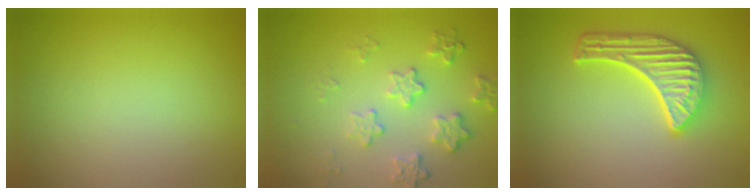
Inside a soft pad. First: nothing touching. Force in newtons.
{"total": 4.1, "press": 3.1, "slide": 2.6}
{"total": 5.8, "press": 4.4, "slide": 3.7}